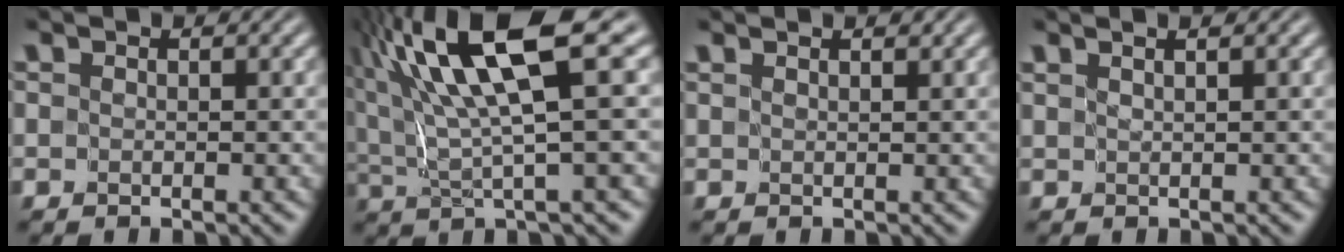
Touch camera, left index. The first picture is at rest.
{"total": 12.0, "force": [5.6, 2.2, 10.3], "torque": [-0.188, 0.021, 0.102]}
{"total": 1.5, "force": [1.4, 0.3, 0.7], "torque": [-0.002, -0.004, 0.011]}
{"total": 2.7, "force": [2.0, 1.0, 1.6], "torque": [-0.012, 0.020, 0.001]}